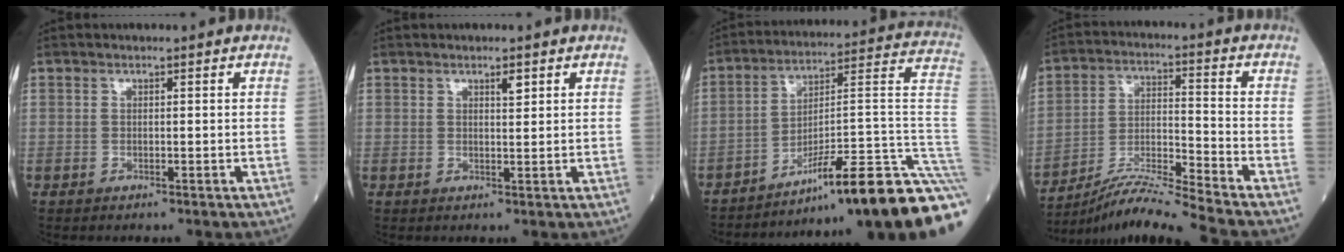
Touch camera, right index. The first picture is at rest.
{"total": 1.5, "force": [0.9, 0.3, 1.1], "torque": [-0.018, -0.002, 0.014]}
{"total": 24.6, "force": [-17.2, -0.1, 17.5], "torque": [-0.127, 0.022, -0.255]}
{"total": 11.4, "force": [-10.4, -2.7, 4.0], "torque": [-0.074, -0.002, -0.188]}